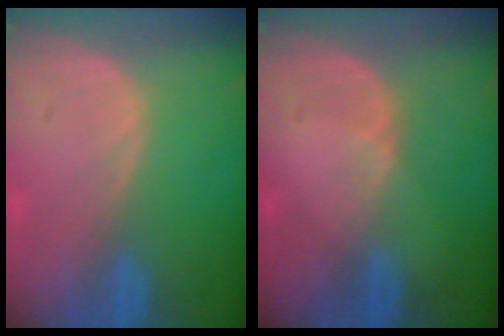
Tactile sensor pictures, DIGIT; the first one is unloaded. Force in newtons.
{"total": 1.4, "press": 0.9, "slide": 1.1}